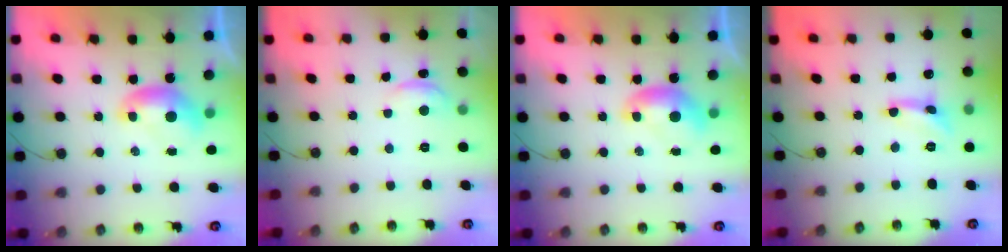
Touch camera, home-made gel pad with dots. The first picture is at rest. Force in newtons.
{"total": 0.6, "press": 0.1, "slide": 0.6}
{"total": 0.0}
{"total": 2.0, "press": 2.0, "slide": 0.0}